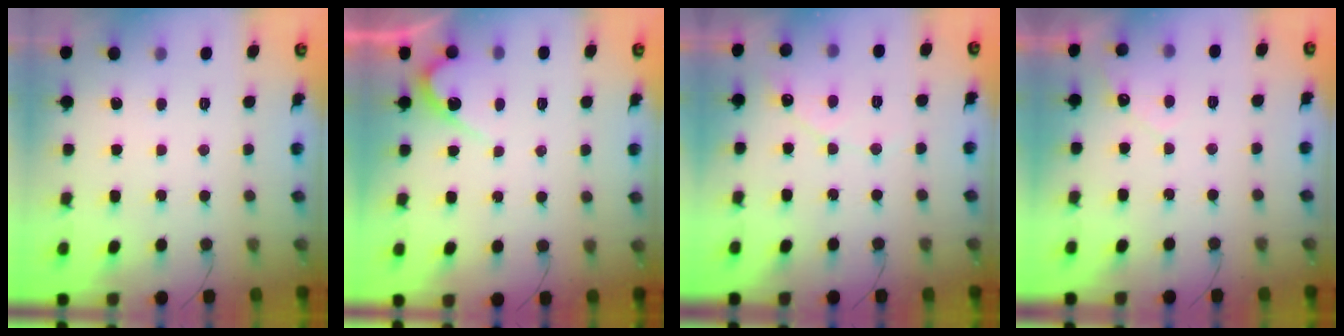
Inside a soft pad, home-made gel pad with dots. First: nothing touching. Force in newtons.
{"total": 4.4, "press": 4.4, "slide": 0.3}
{"total": 5.4, "press": 5.4, "slide": 0.4}
{"total": 3.0, "press": 3.0, "slide": 0.1}